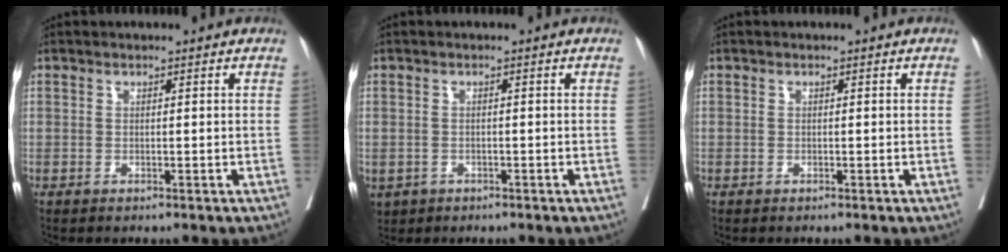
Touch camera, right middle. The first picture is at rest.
{"total": 4.5, "force": [-2.3, 3.5, 1.5], "torque": [-0.042, -0.003, -0.031]}
{"total": 0.0}